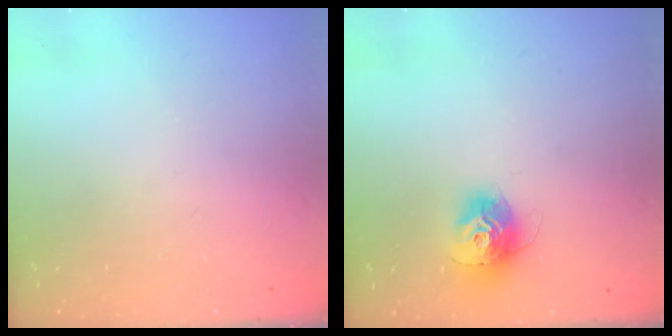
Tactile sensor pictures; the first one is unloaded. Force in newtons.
{"total": 12.6, "press": 12.6, "slide": 1.1}